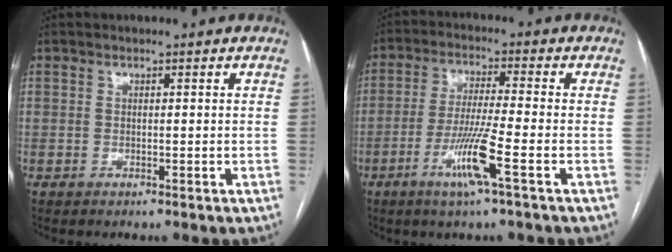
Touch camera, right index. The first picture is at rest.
{"total": 8.4, "force": [-3.6, -0.9, 7.5], "torque": [-0.148, -0.016, -0.073]}